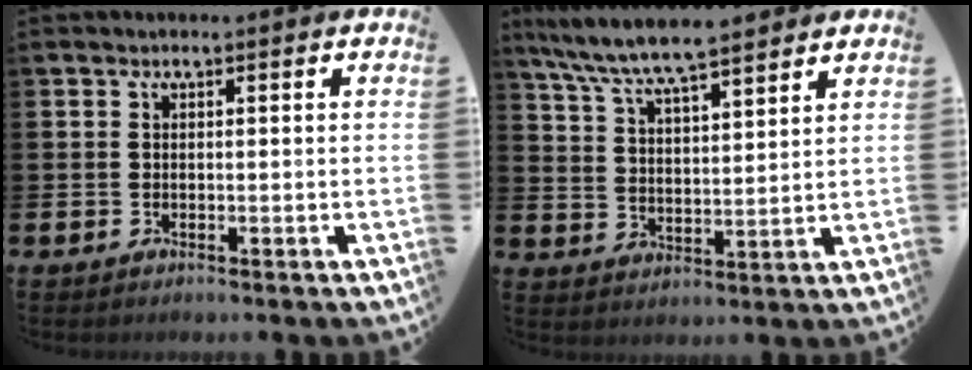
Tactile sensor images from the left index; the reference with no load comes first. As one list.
[{"total": 7.7, "force": [7.3, 0.6, 2.4], "torque": [-0.076, -0.035, 0.131]}]